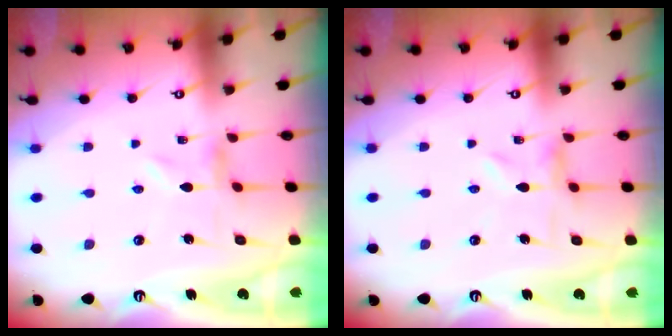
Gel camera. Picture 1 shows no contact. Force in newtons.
{"total": 1.4, "press": 1.4, "slide": 0.3}